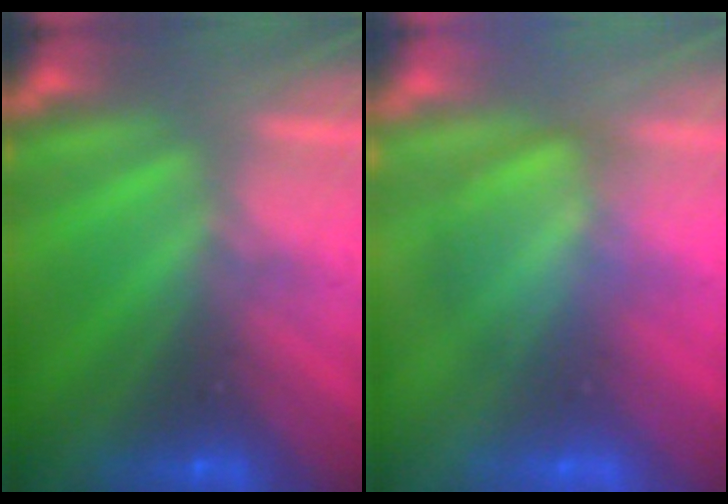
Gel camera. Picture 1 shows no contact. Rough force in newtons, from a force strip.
{"total": 3.6}